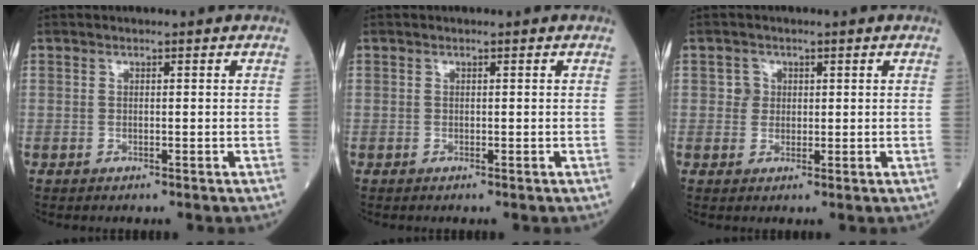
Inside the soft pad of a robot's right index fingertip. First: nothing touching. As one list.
[{"total": 0.0}, {"total": 1.9, "force": [0.5, 1.8, 0.3], "torque": [0.001, 0.000, 0.004]}]